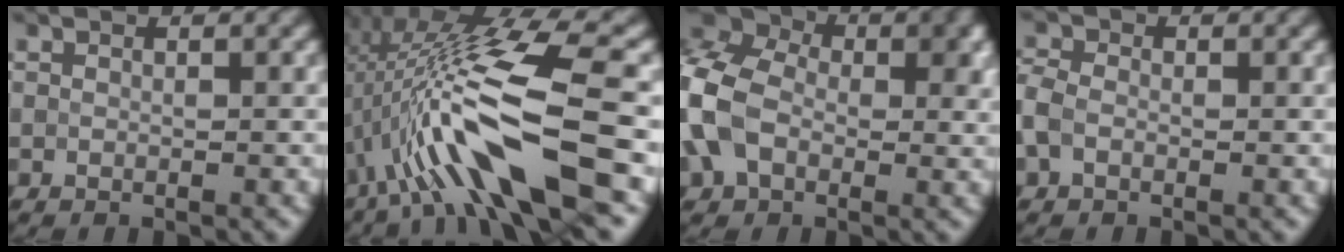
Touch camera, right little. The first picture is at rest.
{"total": 11.5, "force": [-1.1, 2.9, 11.1], "torque": [-0.198, 0.005, -0.020]}
{"total": 11.1, "force": [-0.5, 8.1, 7.6], "torque": [-0.180, 0.003, -0.025]}
{"total": 2.1, "force": [-0.7, 1.5, 1.2], "torque": [-0.030, 0.005, -0.023]}